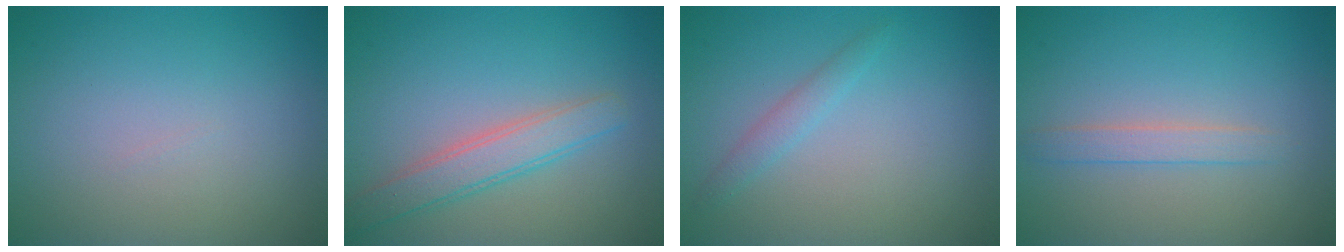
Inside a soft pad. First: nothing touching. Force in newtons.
{"total": 3.3, "press": 3.3, "slide": 0.2}
{"total": 1.3, "press": 1.3, "slide": 0.0}
{"total": 1.6, "press": 1.6, "slide": 0.0}